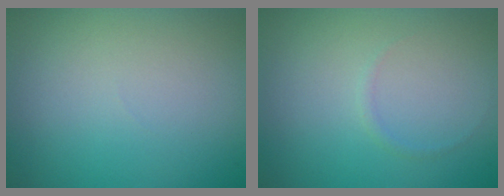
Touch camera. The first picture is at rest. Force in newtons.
{"total": 1.2, "press": 1.2, "slide": 0.2}